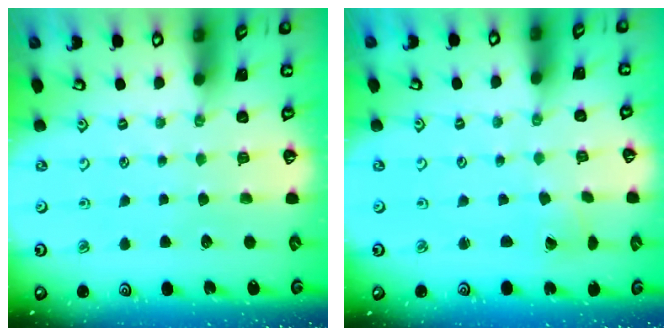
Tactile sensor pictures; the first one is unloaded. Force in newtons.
{"total": 1.7, "press": 1.7, "slide": 0.3}